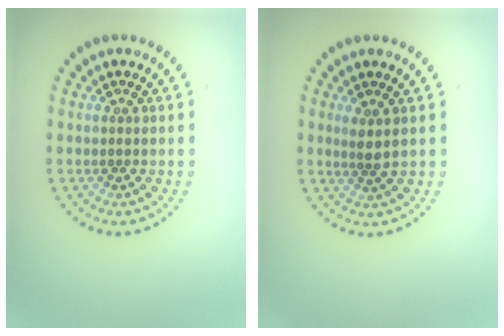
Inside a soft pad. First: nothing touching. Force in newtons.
{"total": 1.4, "press": 1.1, "slide": 0.9}